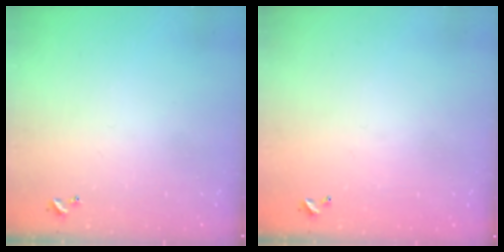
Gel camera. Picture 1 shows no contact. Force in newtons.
{"total": 2.8, "press": 2.8, "slide": 0.1}